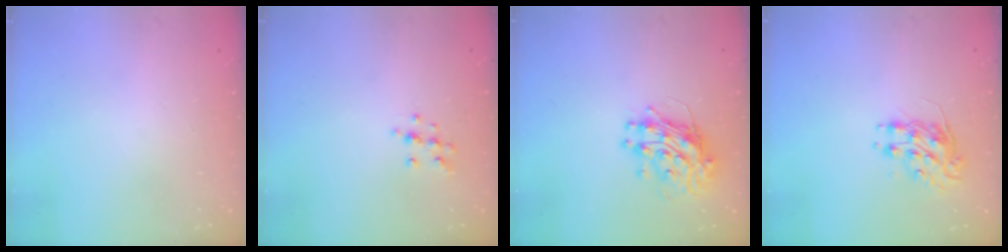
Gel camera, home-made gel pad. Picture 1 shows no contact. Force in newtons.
{"total": 9.0, "press": 8.9, "slide": 0.8}
{"total": 12.0, "press": 11.9, "slide": 1.2}
{"total": 8.8, "press": 8.7, "slide": 0.4}